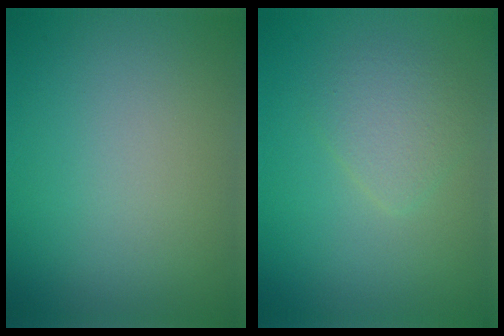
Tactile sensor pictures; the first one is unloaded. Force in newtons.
{"total": 2.3, "press": 2.3, "slide": 0.1}